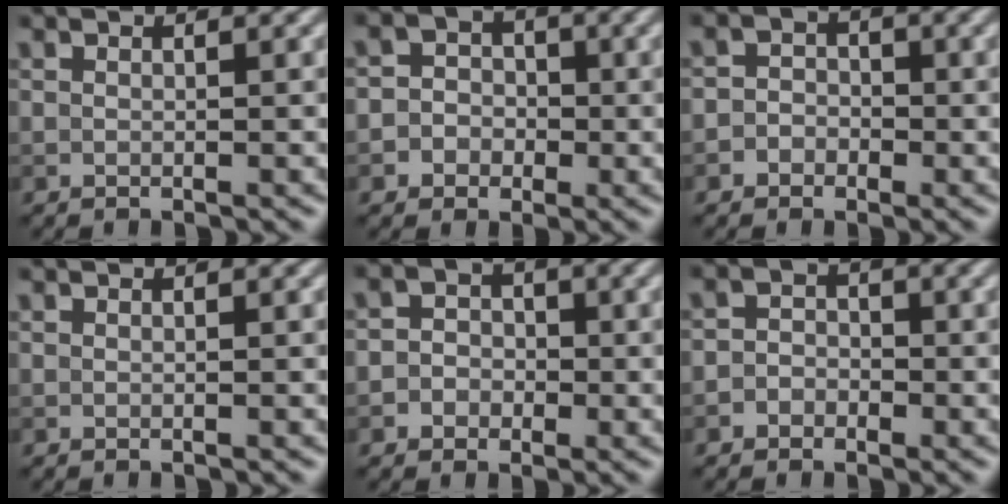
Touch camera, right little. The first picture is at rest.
{"total": 4.0, "force": [-0.9, 3.8, 1.0], "torque": [0.013, 0.019, -0.038]}
{"total": 2.2, "force": [-0.7, 1.9, 0.6], "torque": [0.020, 0.008, -0.029]}
{"total": 0.0}
{"total": 2.8, "force": [-0.7, 2.6, 0.9], "torque": [0.016, 0.009, -0.034]}
{"total": 1.9, "force": [-0.8, 1.6, 0.6], "torque": [0.015, 0.008, -0.027]}